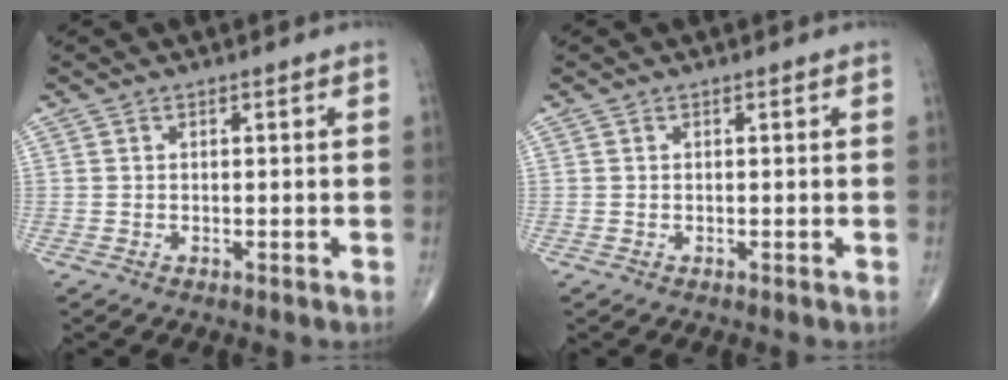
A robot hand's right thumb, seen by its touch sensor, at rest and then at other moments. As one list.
[{"total": 0.0}]